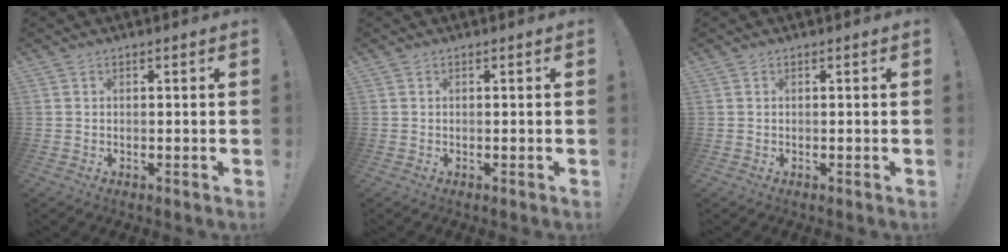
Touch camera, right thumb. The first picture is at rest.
{"total": 0.0}
{"total": 0.0}